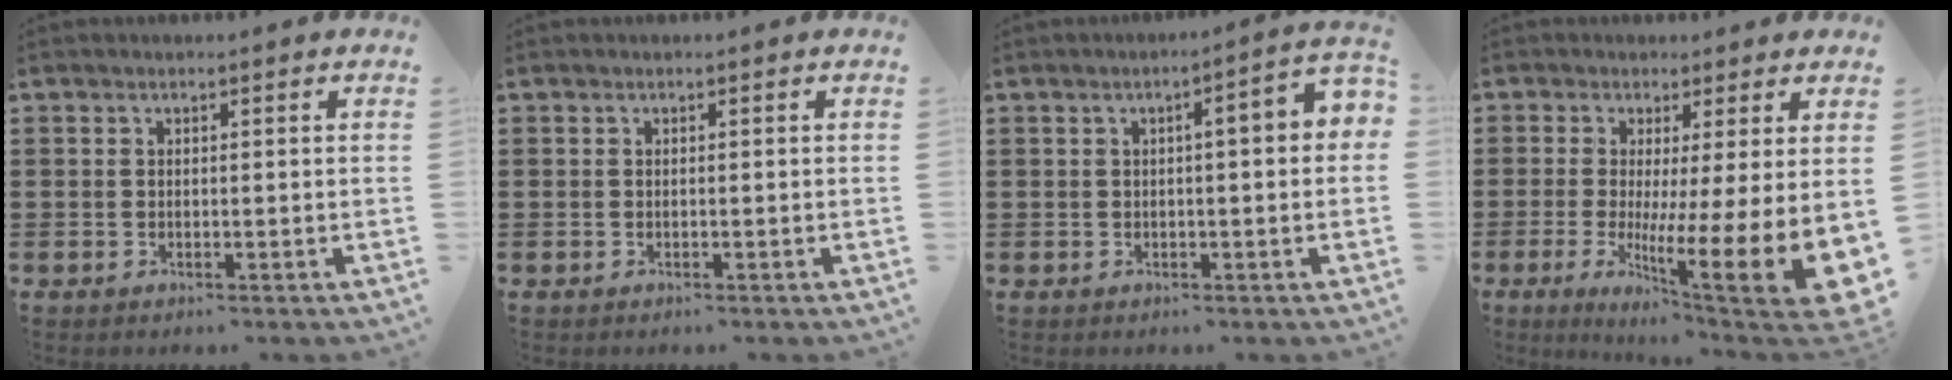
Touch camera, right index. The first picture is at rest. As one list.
[{"total": 0.0}, {"total": 3.5, "force": [0.0, 0.4, 3.5], "torque": [-0.061, 0.003, -0.003]}, {"total": 9.0, "force": [-0.4, 1.9, 8.8], "torque": [-0.141, -0.051, -0.004]}]